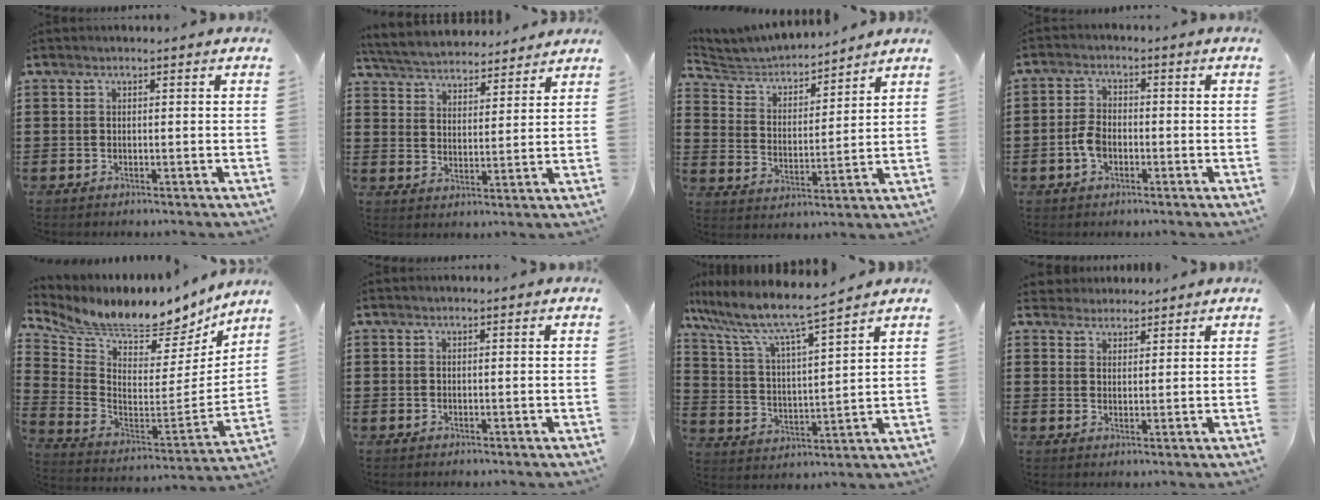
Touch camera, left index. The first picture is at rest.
{"total": 4.5, "force": [4.5, 0.4, 0.2], "torque": [-0.027, -0.026, 0.078]}
{"total": 4.7, "force": [4.6, 0.8, 0.5], "torque": [-0.037, -0.029, 0.074]}
{"total": 3.8, "force": [-1.1, 2.3, 2.8], "torque": [-0.072, -0.002, -0.026]}
{"total": 6.9, "force": [6.5, 1.4, 1.7], "torque": [-0.063, -0.067, 0.108]}
{"total": 0.0}
{"total": 7.0, "force": [6.0, 0.5, 3.6], "torque": [-0.098, -0.039, 0.095]}
{"total": 2.7, "force": [2.4, 1.0, -0.4], "torque": [-0.001, 0.003, 0.047]}